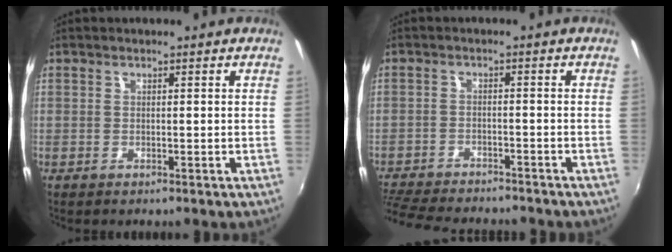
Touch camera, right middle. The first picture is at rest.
{"total": 13.2, "force": [-11.8, 2.9, 5.2], "torque": [-0.128, -0.019, -0.186]}